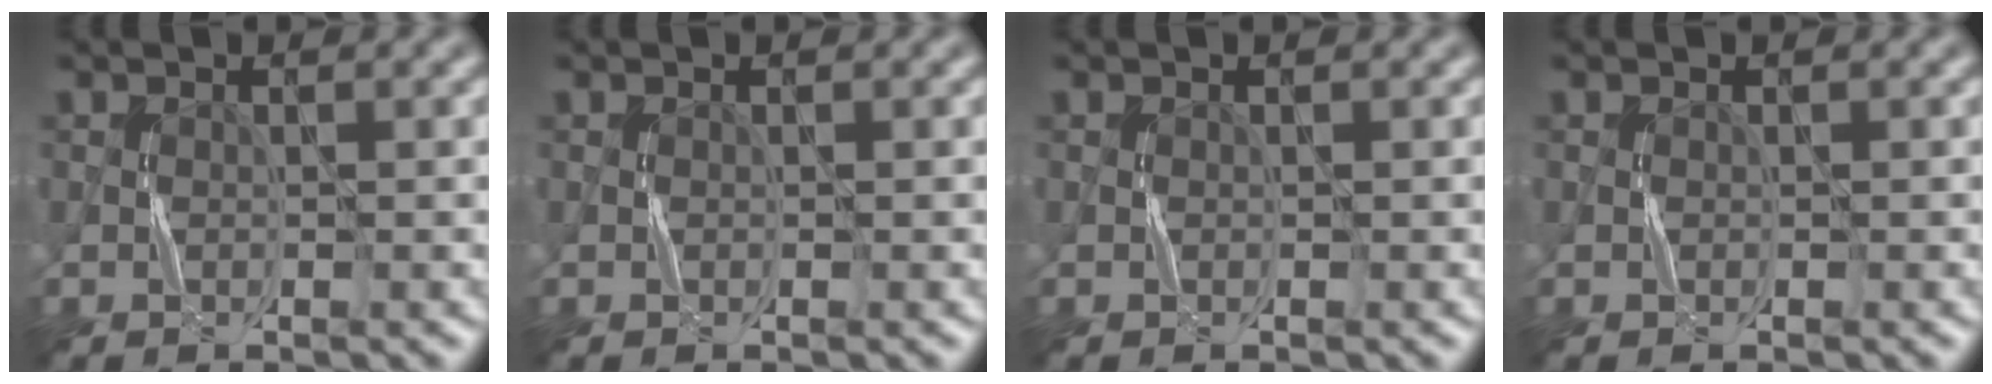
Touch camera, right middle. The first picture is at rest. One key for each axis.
{"total": 0.0}
{"total": 0.0}
{"total": 0.0}